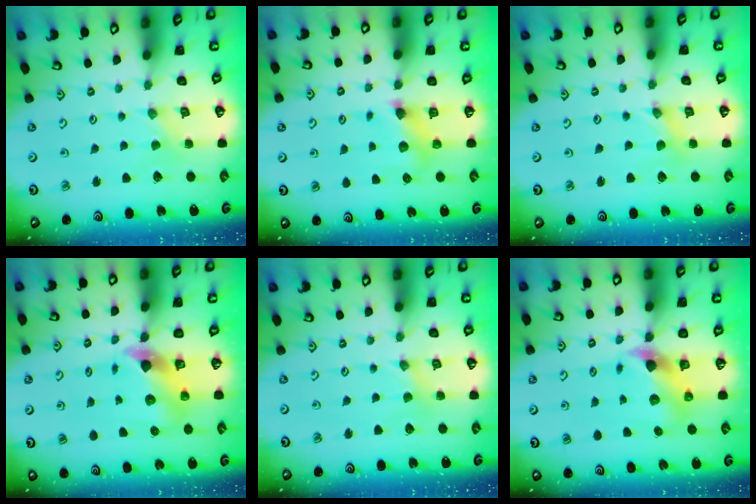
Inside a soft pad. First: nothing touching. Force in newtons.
{"total": 6.5, "press": 6.5, "slide": 0.2}
{"total": 1.1, "press": 1.1, "slide": 0.2}
{"total": 7.2, "press": 7.1, "slide": 0.9}
{"total": 1.5, "press": 1.5, "slide": 0.3}
{"total": 7.4, "press": 7.3, "slide": 1.2}